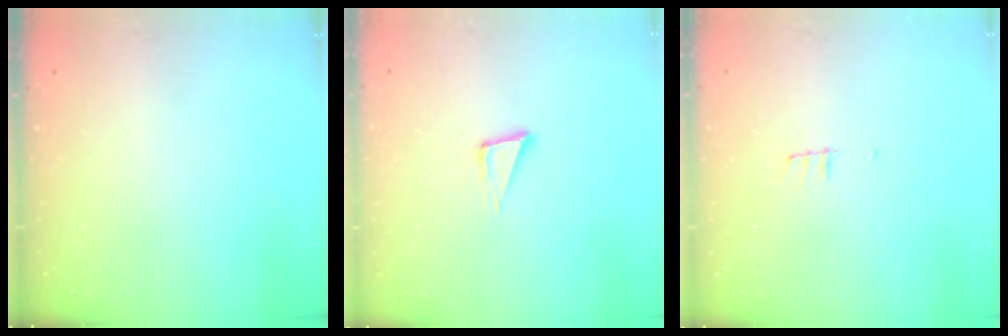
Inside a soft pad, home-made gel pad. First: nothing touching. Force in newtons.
{"total": 4.3, "press": 3.1, "slide": 3.0}
{"total": 4.8, "press": 4.8, "slide": 0.4}